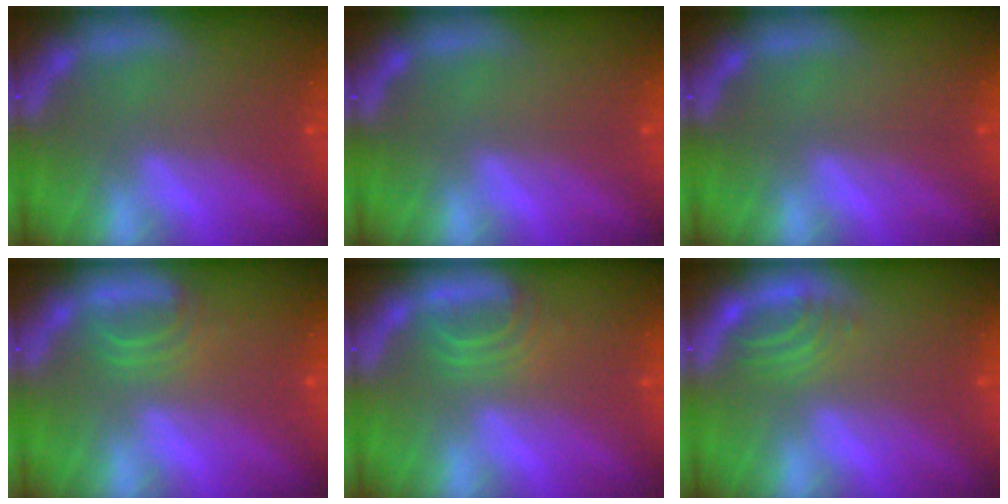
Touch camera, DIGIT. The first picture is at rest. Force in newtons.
{"total": 0.0}
{"total": 0.0}
{"total": 2.5}
{"total": 2.9}
{"total": 2.5}